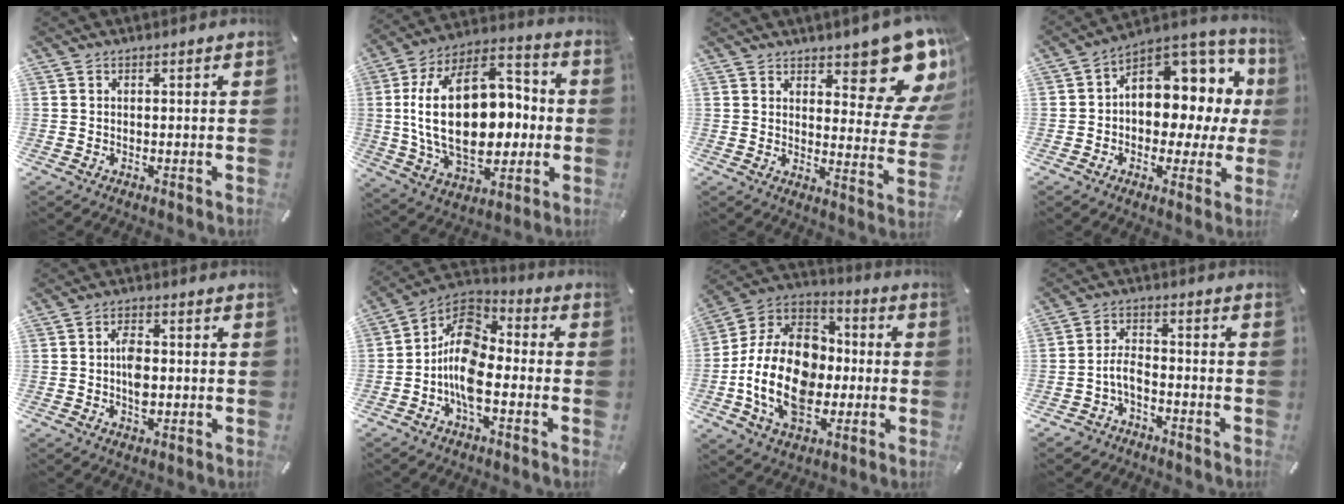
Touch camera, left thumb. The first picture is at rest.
{"total": 28.0, "force": [0.2, 18.1, 21.4], "torque": [-0.406, 0.000, 0.013]}
{"total": 14.8, "force": [10.7, 5.7, 8.4], "torque": [-0.080, -0.101, 0.180]}
{"total": 9.8, "force": [2.3, 7.8, 5.4], "torque": [-0.060, -0.042, 0.045]}
{"total": 5.1, "force": [-0.3, 3.0, 4.1], "torque": [-0.068, -0.002, -0.009]}
{"total": 11.3, "force": [-3.8, 6.5, 8.4], "torque": [-0.187, 0.006, -0.073]}
{"total": 20.7, "force": [-4.4, 15.2, 13.3], "torque": [-0.288, 0.018, -0.078]}
{"total": 5.4, "force": [-2.9, 3.4, 3.1], "torque": [-0.073, 0.012, -0.059]}